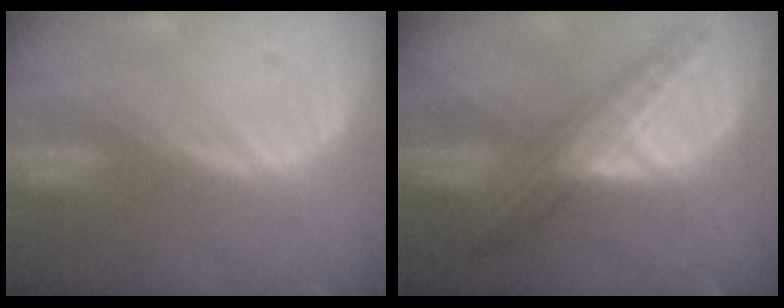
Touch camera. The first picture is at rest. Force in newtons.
{"total": 8.7, "press": 7.6, "slide": 4.2}